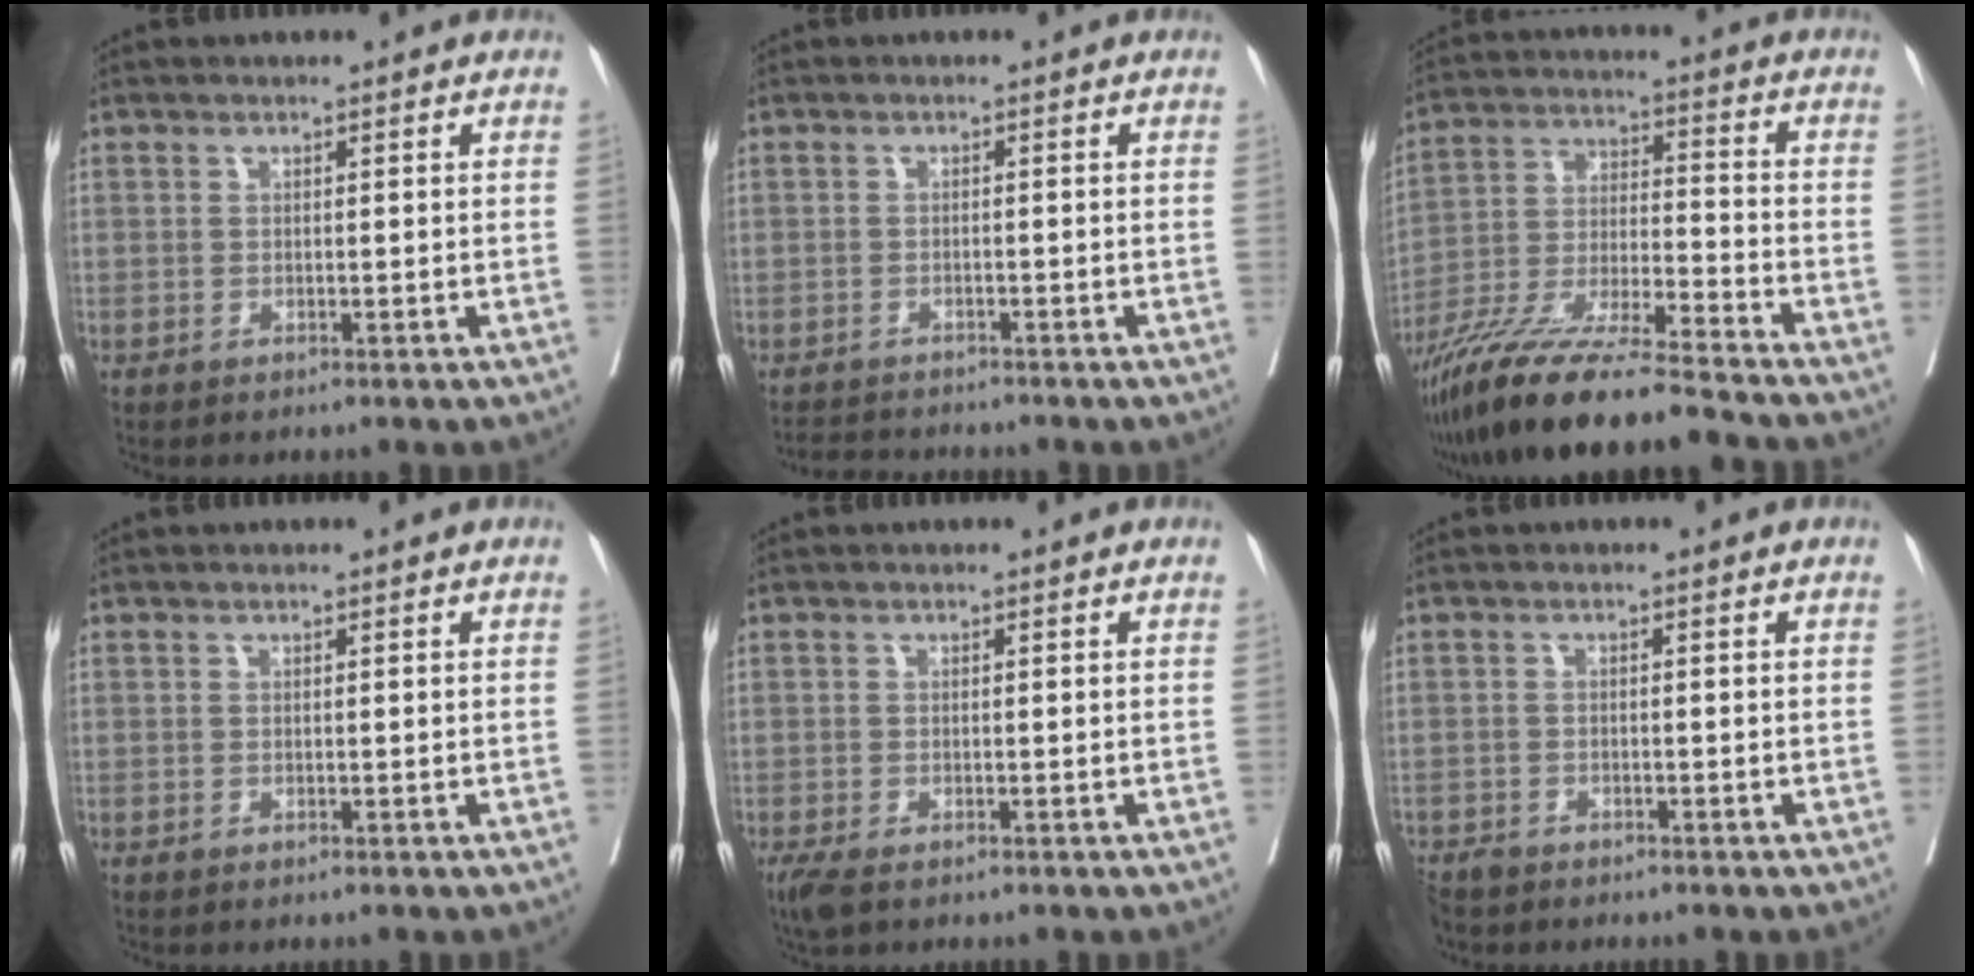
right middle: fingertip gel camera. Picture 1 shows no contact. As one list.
[{"total": 3.6, "force": [-3.6, 0.7, 0.1], "torque": [0.002, -0.011, -0.060]}, {"total": 16.9, "force": [-14.2, -0.3, 9.1], "torque": [-0.185, -0.032, -0.260]}, {"total": 0.0}, {"total": 3.1, "force": [-2.1, 1.2, 2.0], "torque": [-0.044, -0.012, -0.036]}, {"total": 3.7, "force": [-3.3, 1.5, 0.8], "torque": [-0.012, -0.006, -0.057]}]